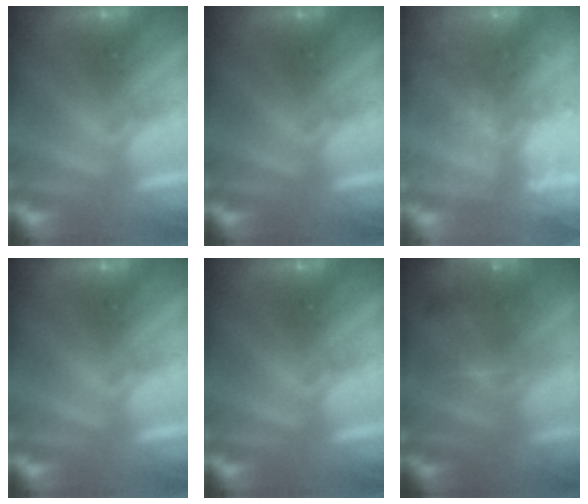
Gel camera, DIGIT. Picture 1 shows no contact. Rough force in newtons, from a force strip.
{"total": 0.0}
{"total": 6.0}
{"total": 0.0}
{"total": 0.0}
{"total": 13.2}